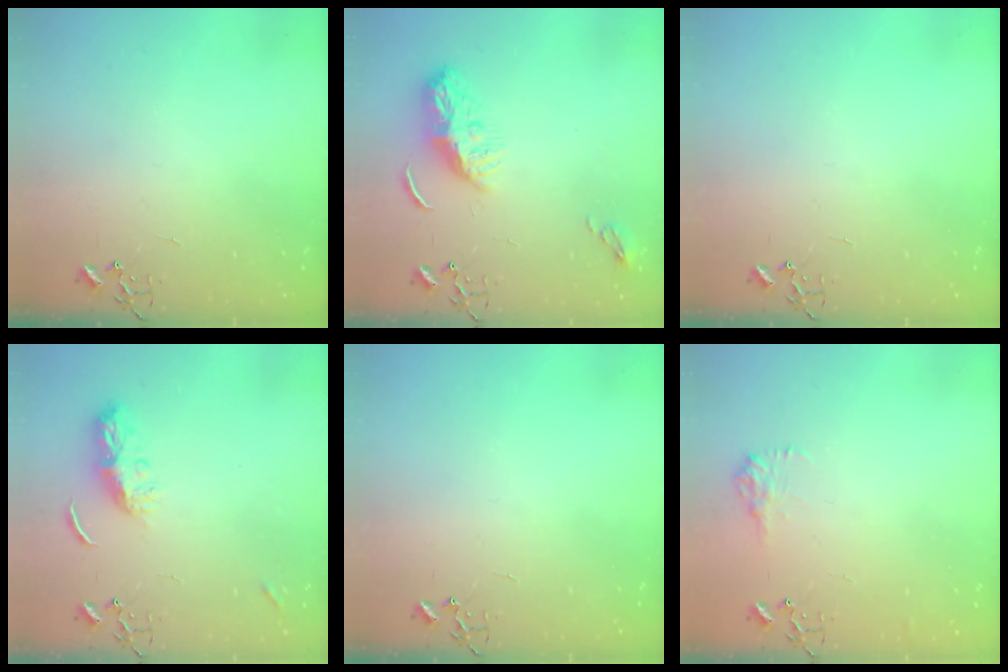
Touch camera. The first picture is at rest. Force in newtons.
{"total": 8.5, "press": 8.5, "slide": 0.3}
{"total": 0.0}
{"total": 7.4, "press": 7.4, "slide": 0.5}
{"total": 0.0}
{"total": 8.9, "press": 8.9, "slide": 0.3}